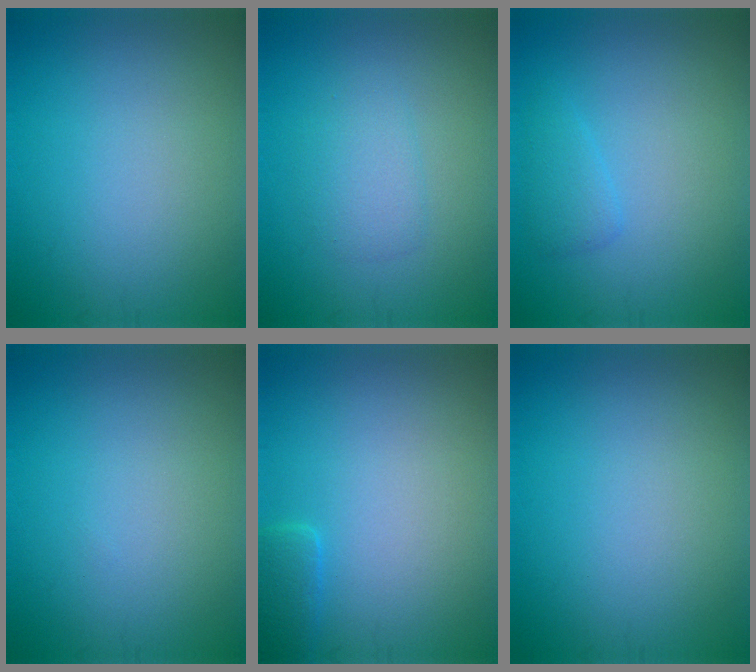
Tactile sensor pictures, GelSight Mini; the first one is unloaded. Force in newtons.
{"total": 1.9, "press": 1.9, "slide": 0.1}
{"total": 1.4, "press": 1.4, "slide": 0.2}
{"total": 0.0}
{"total": 1.7, "press": 1.7, "slide": 0.1}
{"total": 0.0}